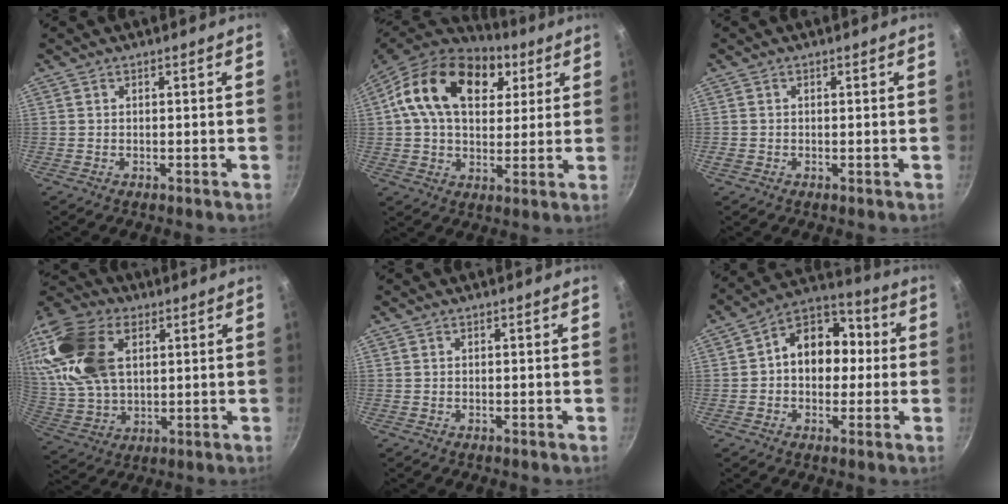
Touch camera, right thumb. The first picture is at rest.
{"total": 21.3, "force": [7.3, 14.1, 14.2], "torque": [-0.223, 0.002, 0.109]}
{"total": 0.6, "force": [-0.2, 0.5, 0.2], "torque": [-0.003, 0.001, -0.004]}
{"total": 22.2, "force": [7.1, 13.9, 15.8], "torque": [-0.323, -0.001, 0.137]}
{"total": 0.0}
{"total": 13.5, "force": [0.8, 10.2, 8.9], "torque": [-0.078, 0.039, -0.008]}